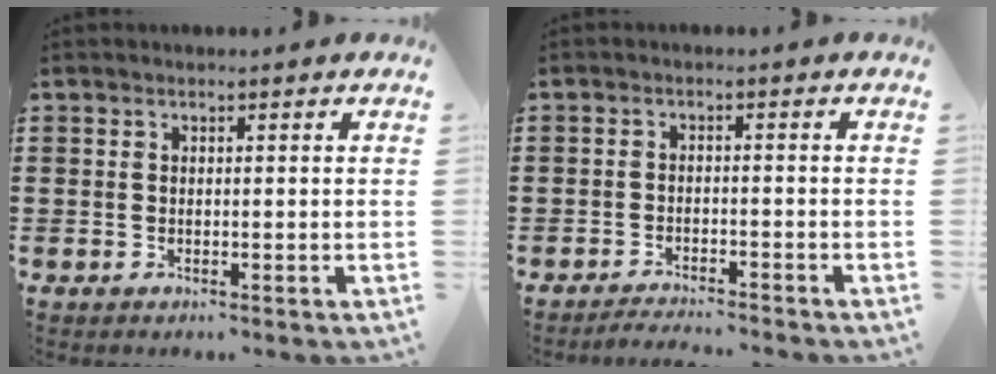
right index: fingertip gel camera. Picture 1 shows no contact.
{"total": 2.4, "force": [-2.4, -0.3, 0.0], "torque": [-0.004, 0.000, -0.050]}